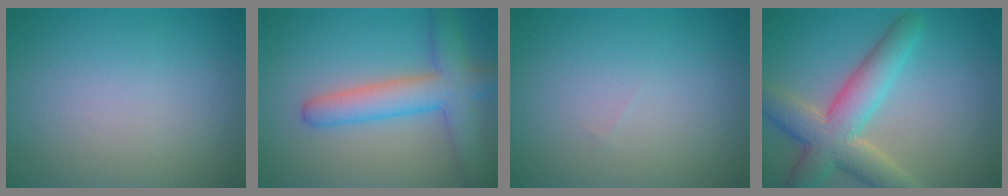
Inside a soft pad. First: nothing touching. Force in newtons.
{"total": 5.7, "press": 5.7, "slide": 0.2}
{"total": 0.0}
{"total": 6.9, "press": 6.9, "slide": 0.4}